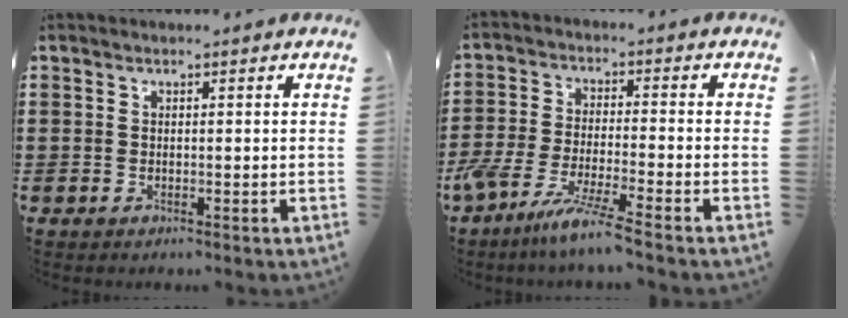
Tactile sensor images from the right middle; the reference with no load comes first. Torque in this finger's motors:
{"motor_torque": [1.96, -0.20, 0.76, 0.21]}